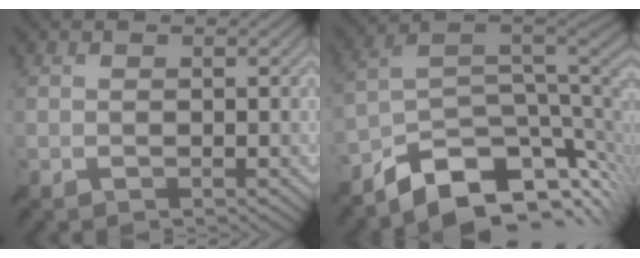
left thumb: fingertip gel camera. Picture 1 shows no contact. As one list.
[{"total": 11.6, "force": [-6.7, 6.0, 7.3], "torque": [-0.146, -0.023, -0.097]}]